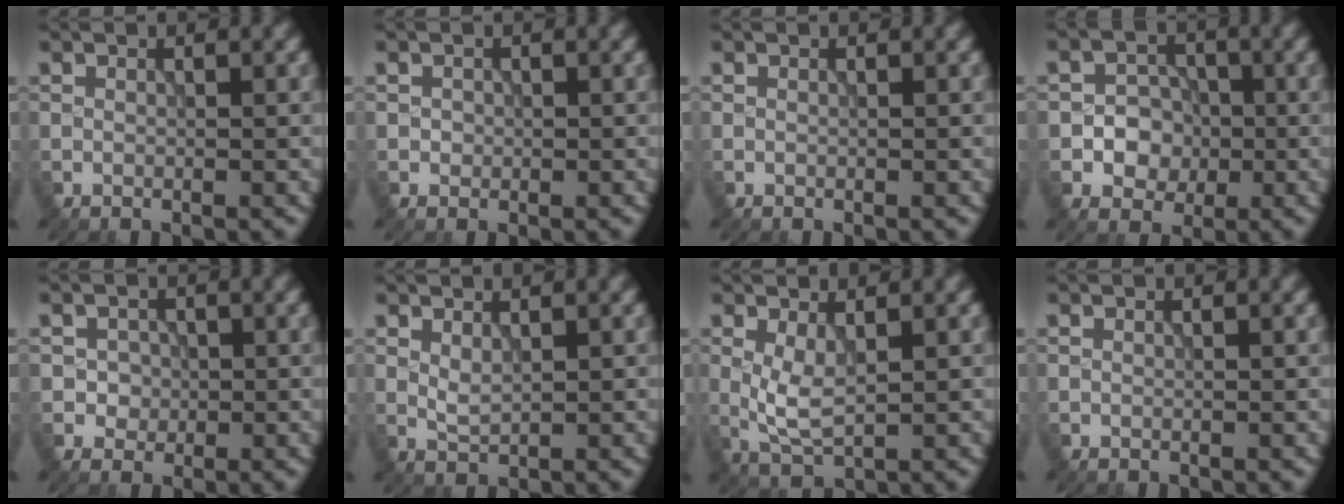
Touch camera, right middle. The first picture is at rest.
{"total": 0.6, "force": [0.0, 0.6, 0.1], "torque": [0.002, -0.003, 0.000]}
{"total": 0.0}
{"total": 3.9, "force": [-0.7, 3.4, 1.6], "torque": [-0.002, 0.000, -0.032]}
{"total": 1.6, "force": [-0.1, 1.5, 0.5], "torque": [0.001, -0.004, -0.002]}
{"total": 1.4, "force": [0.6, 0.6, 1.1], "torque": [-0.027, -0.001, 0.017]}
{"total": 2.9, "force": [0.5, 1.0, 2.6], "torque": [-0.061, -0.005, 0.014]}
{"total": 0.0}